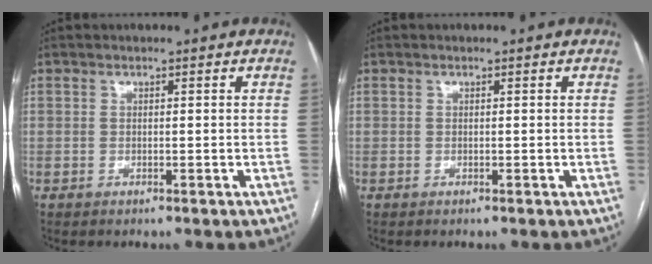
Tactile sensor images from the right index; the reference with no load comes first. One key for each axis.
{"total": 0.0}